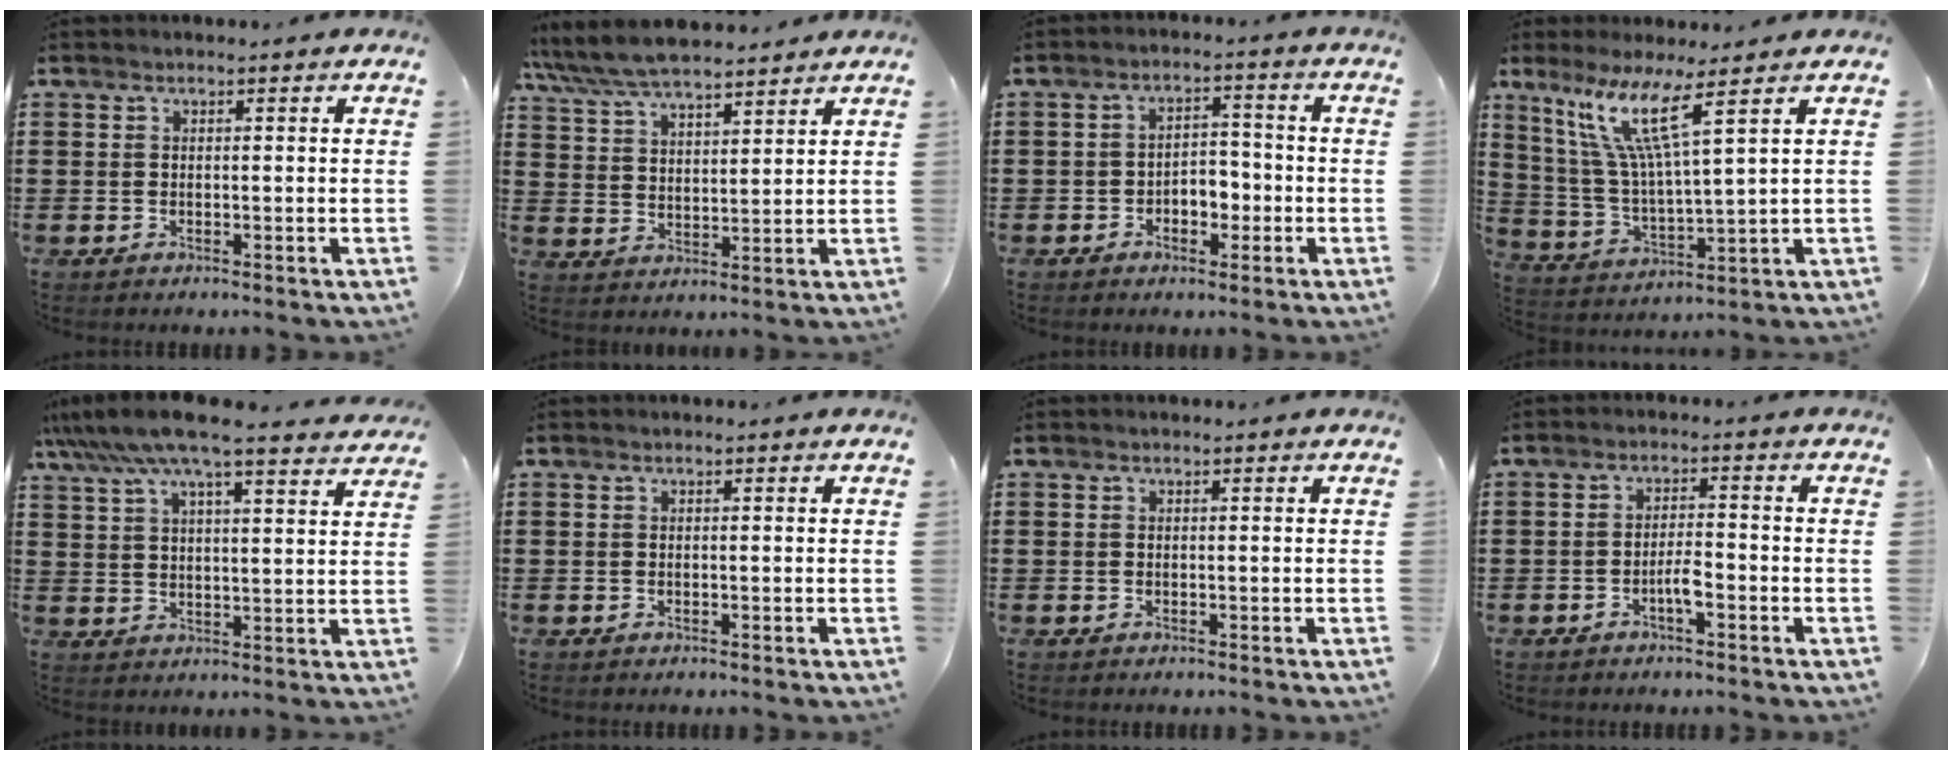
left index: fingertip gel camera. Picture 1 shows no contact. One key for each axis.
{"total": 6.9, "fx": 6.5, "fy": 1.2, "fz": 2.0, "tx": -0.063, "ty": -0.023, "tz": 0.117}
{"total": 3.4, "fx": -1.8, "fy": 2.3, "fz": 1.8, "tx": -0.038, "ty": 0.008, "tz": -0.040}
{"total": 10.6, "fx": 6.5, "fy": 0.3, "fz": 8.4, "tx": -0.188, "ty": -0.029, "tz": 0.109}
{"total": 8.7, "fx": 7.4, "fy": 0.4, "fz": 4.6, "tx": -0.112, "ty": -0.030, "tz": 0.132}
{"total": 0.0}
{"total": 0.0}
{"total": 3.0, "fx": -1.5, "fy": 0.6, "fz": 2.6, "tx": -0.047, "ty": 0.006, "tz": -0.028}